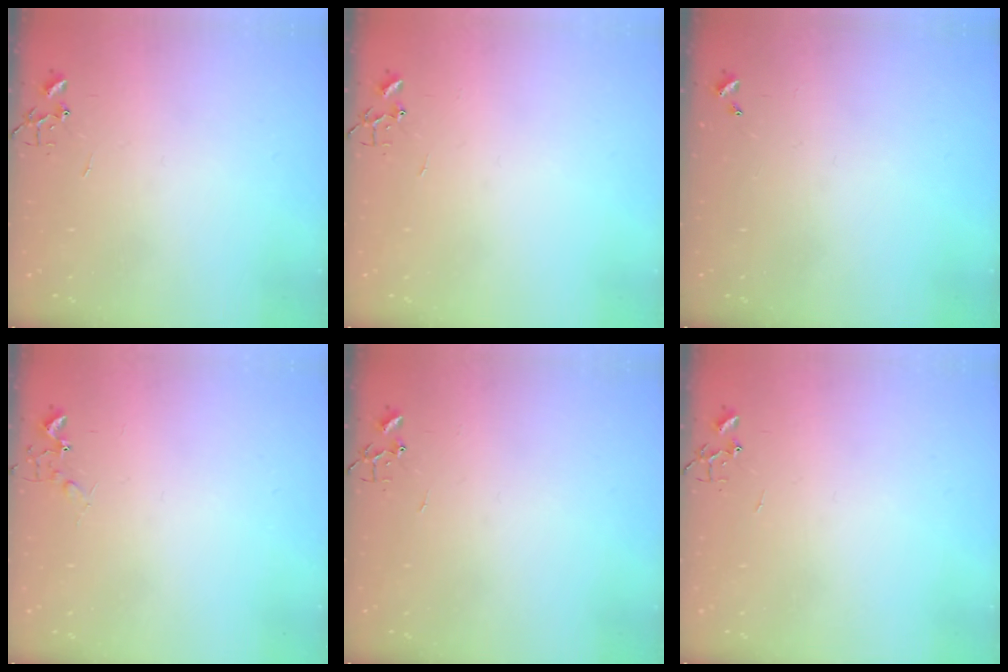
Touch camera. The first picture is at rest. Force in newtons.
{"total": 0.0}
{"total": 0.0}
{"total": 6.6, "press": 6.6, "slide": 0.8}
{"total": 0.0}
{"total": 0.0}